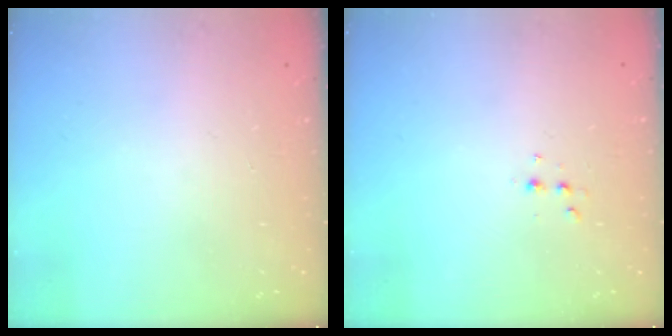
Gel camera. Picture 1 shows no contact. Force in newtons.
{"total": 2.8, "press": 2.7, "slide": 0.6}